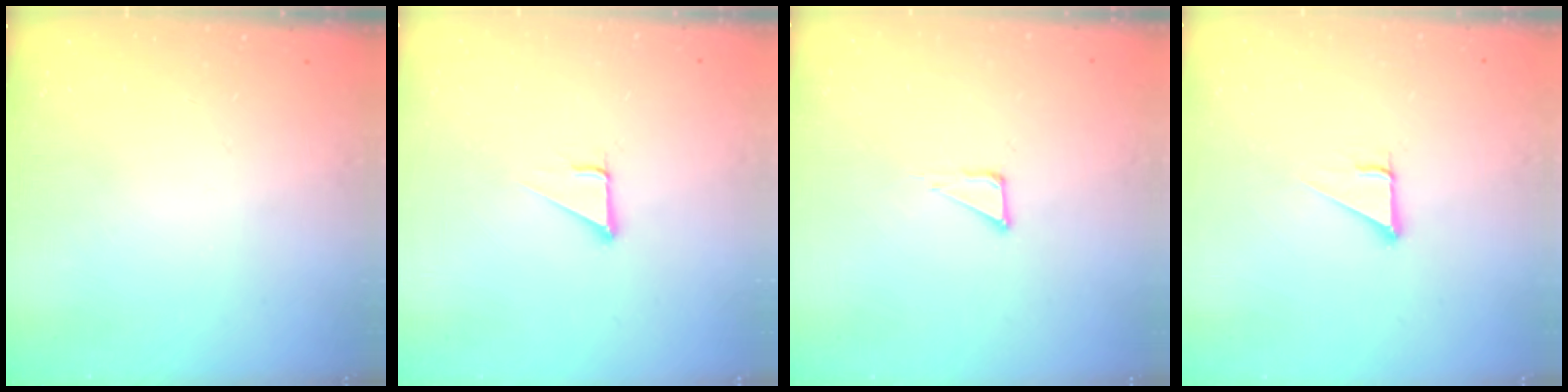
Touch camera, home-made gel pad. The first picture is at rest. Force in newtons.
{"total": 2.8, "press": 2.8, "slide": 0.1}
{"total": 2.3, "press": 2.3, "slide": 0.1}
{"total": 2.8, "press": 2.8, "slide": 0.0}